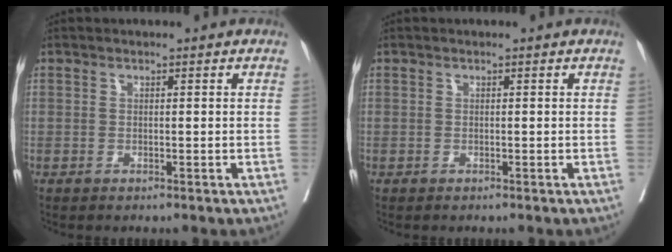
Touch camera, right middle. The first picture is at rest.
{"total": 0.0}